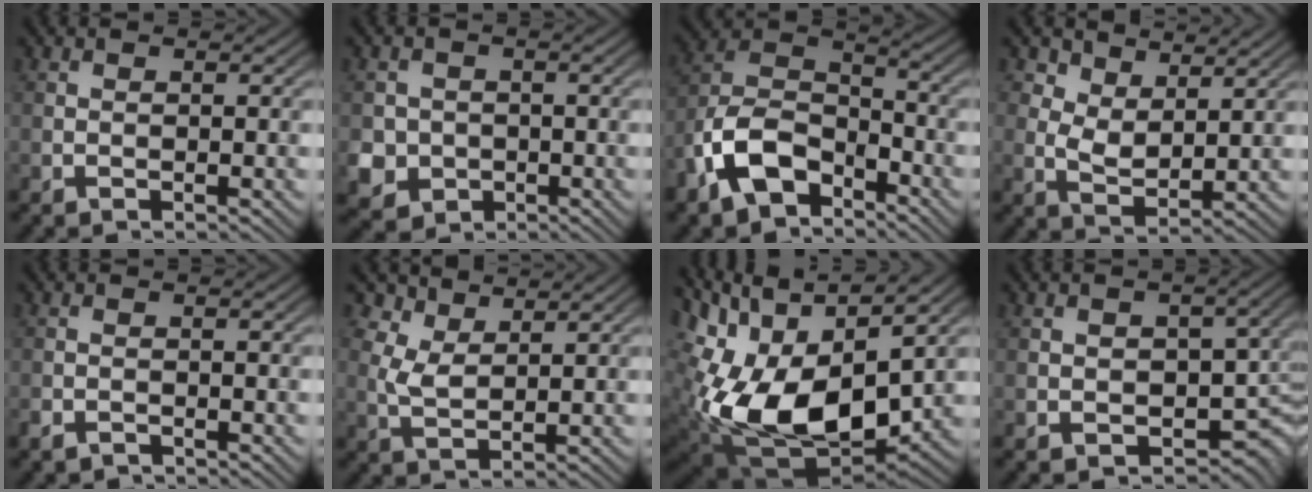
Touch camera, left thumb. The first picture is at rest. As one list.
[{"total": 4.4, "force": [-1.1, 4.1, 1.1], "torque": [-0.031, -0.013, -0.032]}, {"total": 11.4, "force": [-6.7, 6.3, 6.8], "torque": [-0.150, -0.008, -0.146]}, {"total": 5.8, "force": [4.1, 3.0, 2.8], "torque": [-0.063, -0.006, 0.075]}, {"total": 1.6, "force": [-1.4, 0.4, 0.6], "torque": [-0.015, -0.005, -0.031]}, {"total": 4.2, "force": [2.9, 2.1, 2.2], "torque": [-0.059, 0.000, 0.062]}, {"total": 16.9, "force": [0.6, 9.5, 14.0], "torque": [-0.294, -0.024, 0.019]}, {"total": 6.7, "force": [-1.4, 4.7, 4.6], "torque": [-0.062, -0.020, -0.017]}]